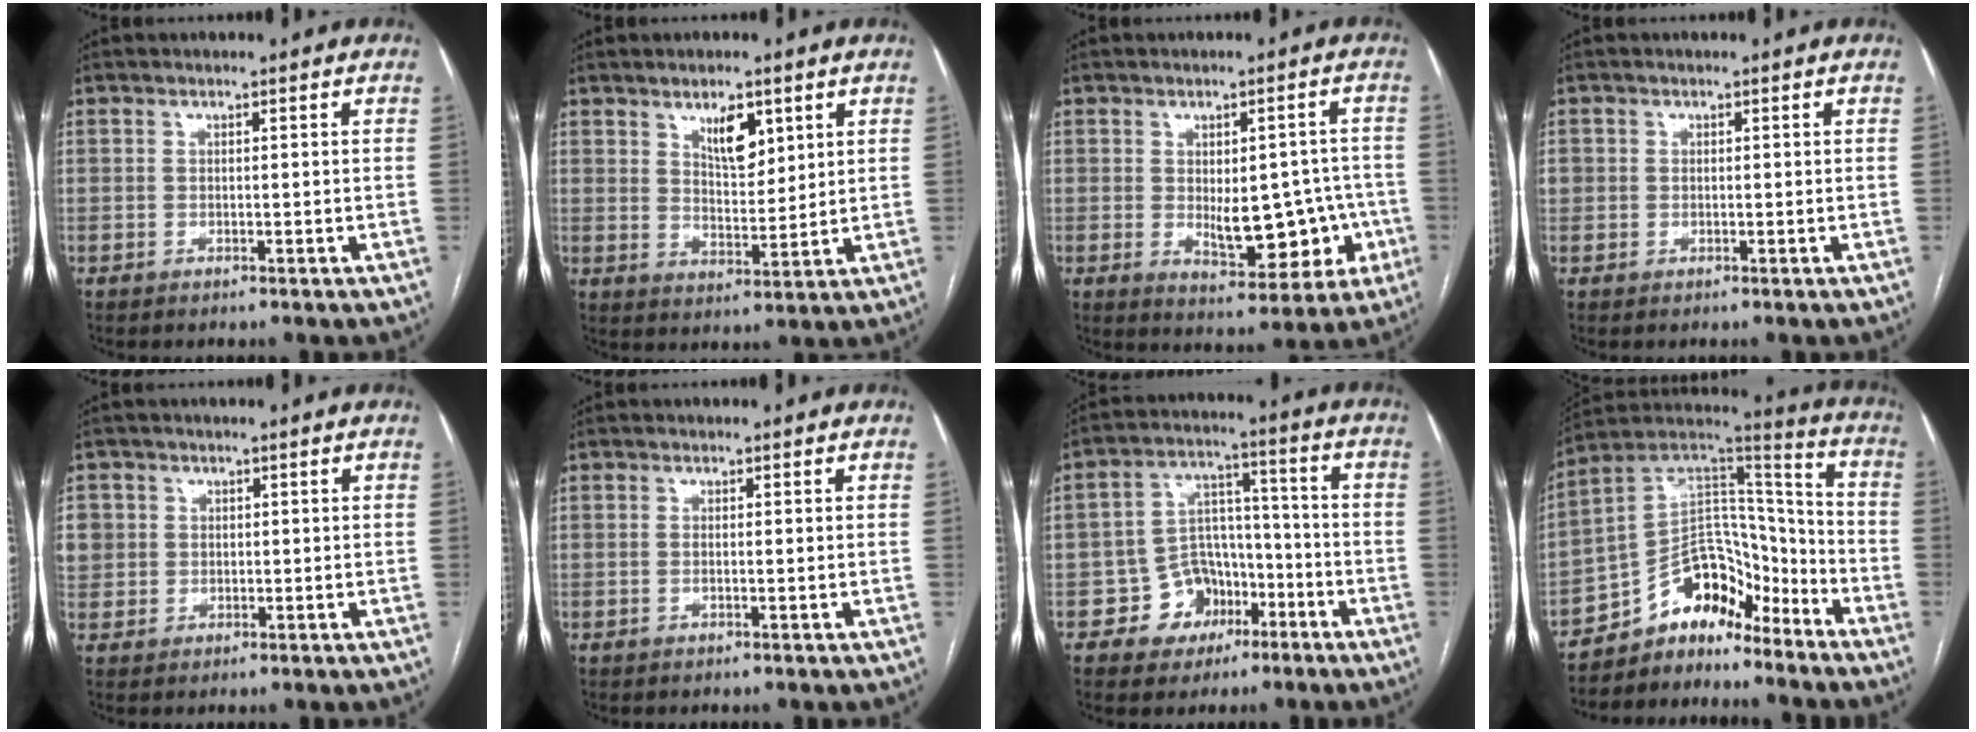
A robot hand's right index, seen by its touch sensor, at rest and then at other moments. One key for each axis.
{"total": 6.0, "fx": 3.4, "fy": 2.5, "fz": 4.3, "tx": -0.074, "ty": -0.005, "tz": 0.061}
{"total": 9.9, "fx": -1.7, "fy": 5.1, "fz": 8.3, "tx": -0.093, "ty": 0.013, "tz": -0.005}
{"total": 1.9, "fx": 0.1, "fy": 1.8, "fz": 0.7, "tx": -0.018, "ty": 0.013, "tz": 0.005}
{"total": 7.3, "fx": 1.2, "fy": 6.9, "fz": 2.0, "tx": -0.075, "ty": 0.023, "tz": 0.035}
{"total": 0.5, "fx": 0.0, "fy": 0.1, "fz": 0.5, "tx": -0.014, "ty": -0.001, "tz": 0.000}
{"total": 8.9, "fx": -4.4, "fy": 7.2, "fz": 2.7, "tx": -0.038, "ty": 0.027, "tz": -0.064}
{"total": 13.0, "fx": -10.3, "fy": 5.5, "fz": 5.8, "tx": -0.089, "ty": 0.058, "tz": -0.180}